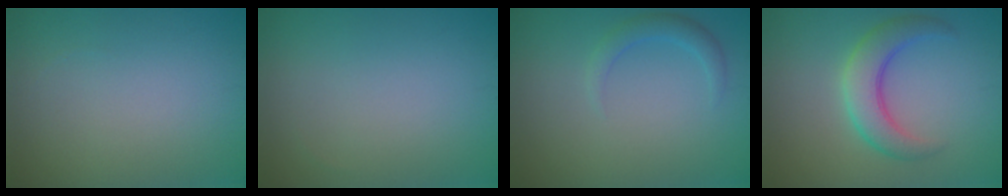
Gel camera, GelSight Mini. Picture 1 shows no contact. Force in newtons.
{"total": 0.0}
{"total": 1.6, "press": 1.6, "slide": 0.1}
{"total": 4.3, "press": 4.3, "slide": 0.1}